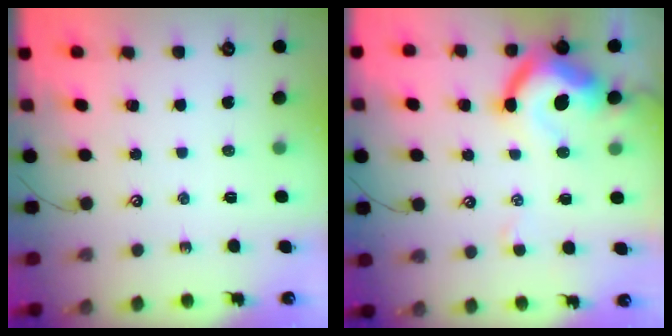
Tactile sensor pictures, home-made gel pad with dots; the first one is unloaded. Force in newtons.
{"total": 12.5, "press": 12.3, "slide": 1.9}